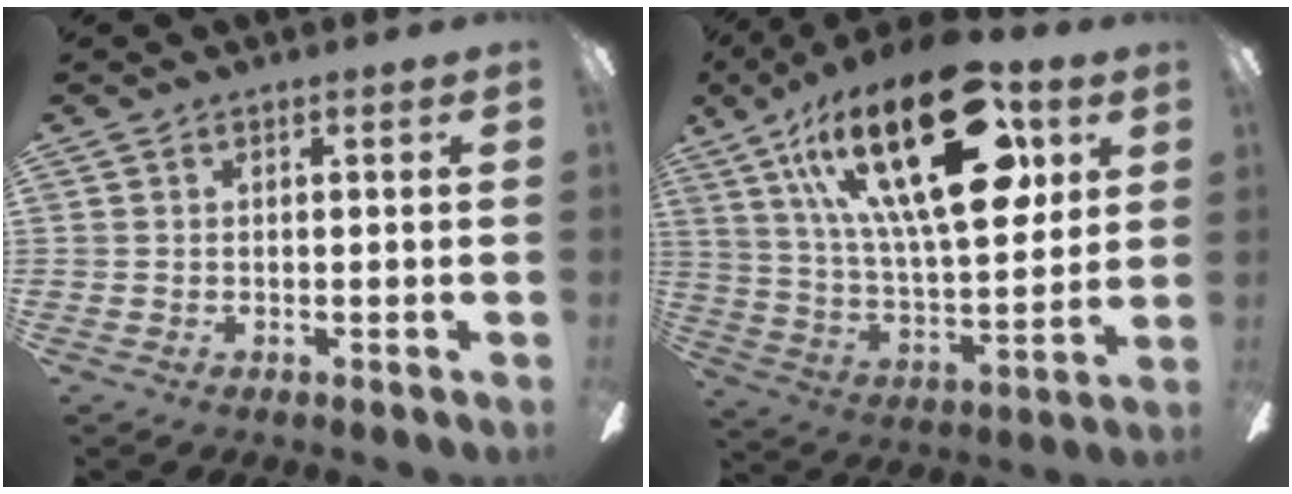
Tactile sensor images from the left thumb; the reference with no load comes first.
{"total": 30.7, "force": [13.6, 12.9, 24.2], "torque": [-0.420, -0.060, 0.223]}